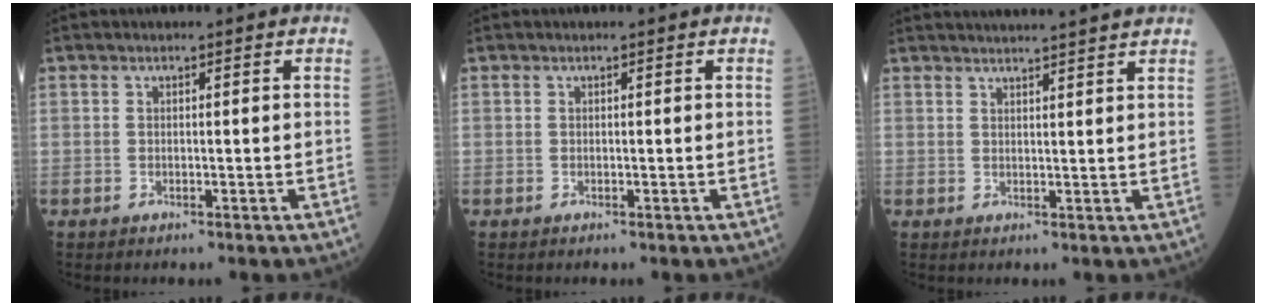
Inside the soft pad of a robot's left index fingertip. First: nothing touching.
{"total": 0.0}
{"total": 10.7, "force": [10.1, -0.8, 3.4], "torque": [-0.048, 0.011, 0.120]}